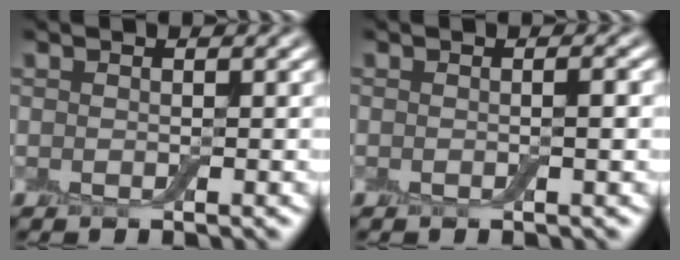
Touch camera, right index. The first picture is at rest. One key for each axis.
{"total": 1.0, "fx": -0.1, "fy": 0.1, "fz": 0.9, "tx": -0.014, "ty": 0.001, "tz": -0.002}